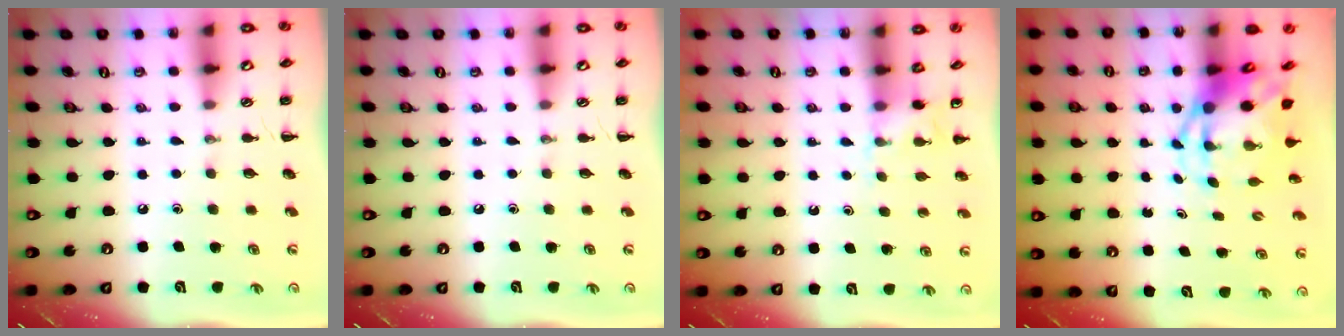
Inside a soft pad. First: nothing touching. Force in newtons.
{"total": 0.0}
{"total": 4.7, "press": 4.5, "slide": 1.4}
{"total": 5.6, "press": 5.3, "slide": 1.7}